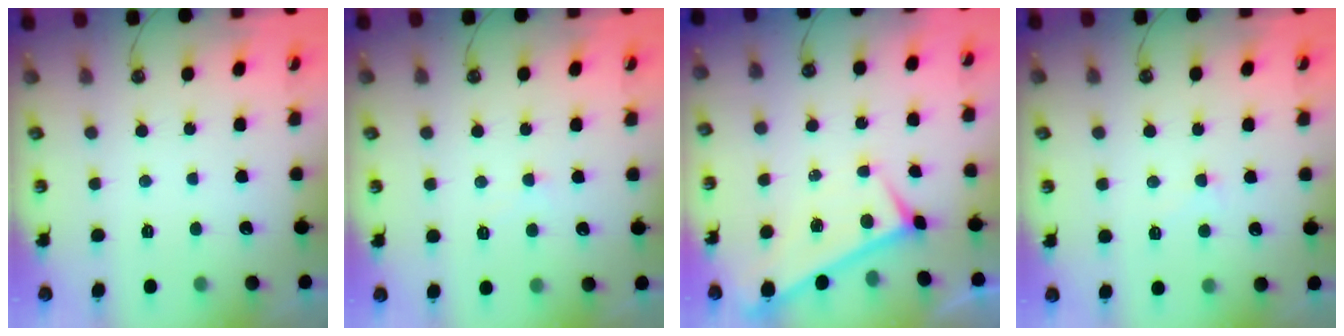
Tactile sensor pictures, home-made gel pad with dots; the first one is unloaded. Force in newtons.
{"total": 0.9, "press": 0.9, "slide": 0.1}
{"total": 0.0}
{"total": 1.8, "press": 1.7, "slide": 0.6}